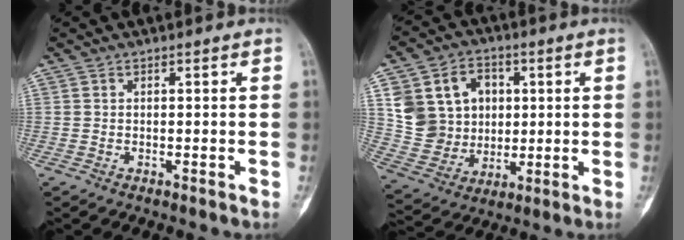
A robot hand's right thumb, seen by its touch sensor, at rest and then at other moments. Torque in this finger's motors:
{"motor_torque": [1.20, 1.40, 0.10, 0.13, 0.06]}